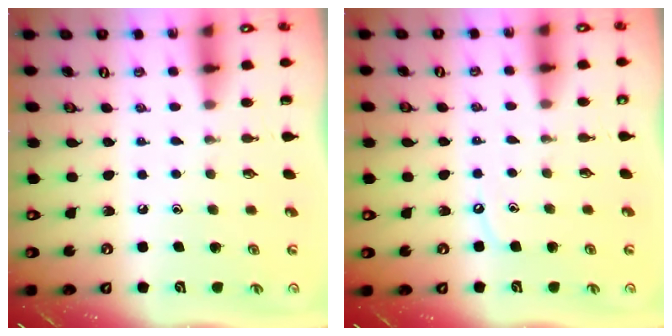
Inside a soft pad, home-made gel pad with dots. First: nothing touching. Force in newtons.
{"total": 3.2, "press": 3.1, "slide": 0.5}